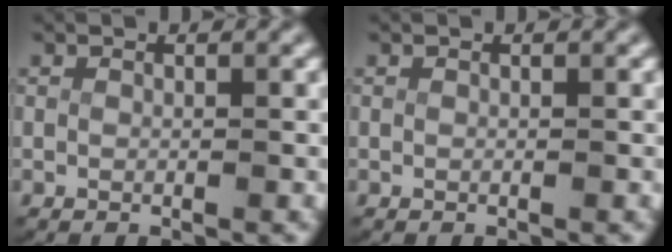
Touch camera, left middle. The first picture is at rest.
{"total": 0.0}